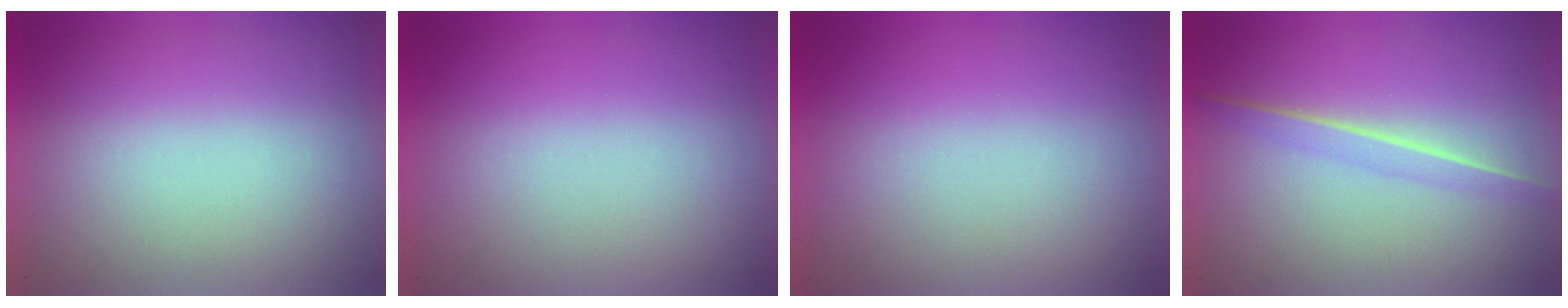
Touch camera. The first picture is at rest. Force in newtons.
{"total": 0.0}
{"total": 0.0}
{"total": 1.4}